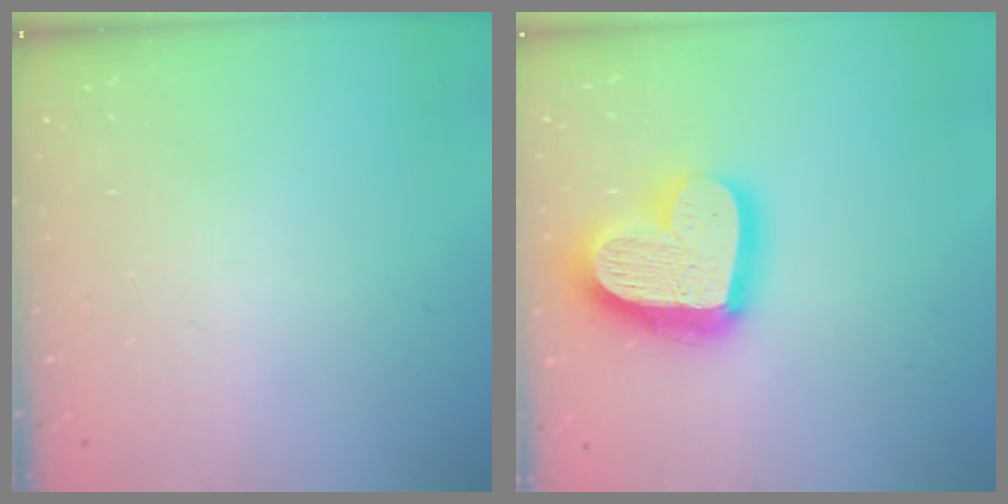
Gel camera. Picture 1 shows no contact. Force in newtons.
{"total": 20.8, "press": 20.7, "slide": 1.9}